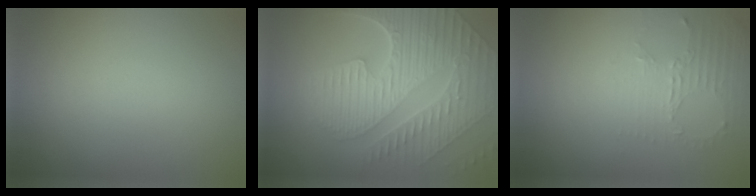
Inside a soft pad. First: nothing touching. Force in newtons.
{"total": 9.1, "press": 6.1, "slide": 6.7}
{"total": 2.3, "press": 1.8, "slide": 1.6}